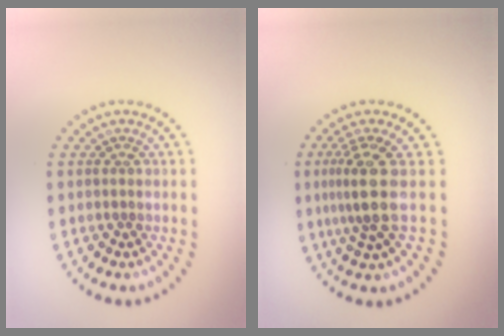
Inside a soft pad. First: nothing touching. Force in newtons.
{"total": 3.5, "press": 2.7, "slide": 2.2}